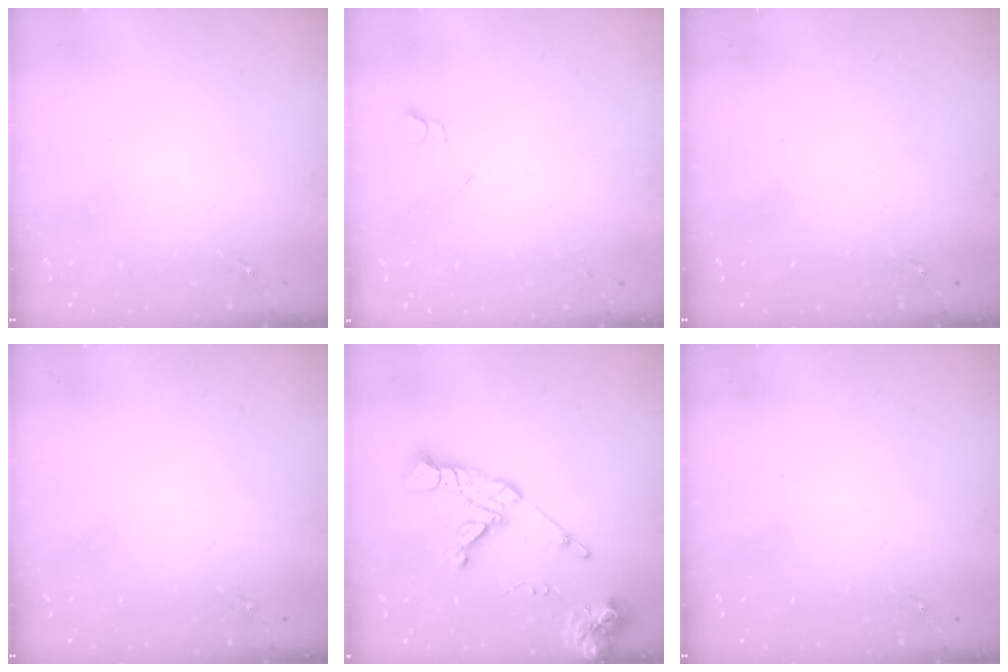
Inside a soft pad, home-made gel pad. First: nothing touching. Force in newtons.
{"total": 2.7, "press": 2.6, "slide": 0.3}
{"total": 0.0}
{"total": 0.0}
{"total": 14.4, "press": 14.3, "slide": 1.9}
{"total": 0.0}